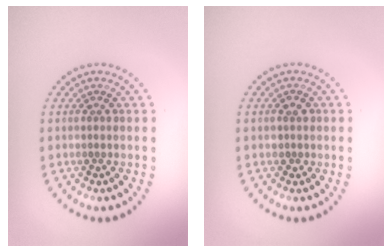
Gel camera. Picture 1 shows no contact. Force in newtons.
{"total": 1.2, "press": 1.0, "slide": 0.6}